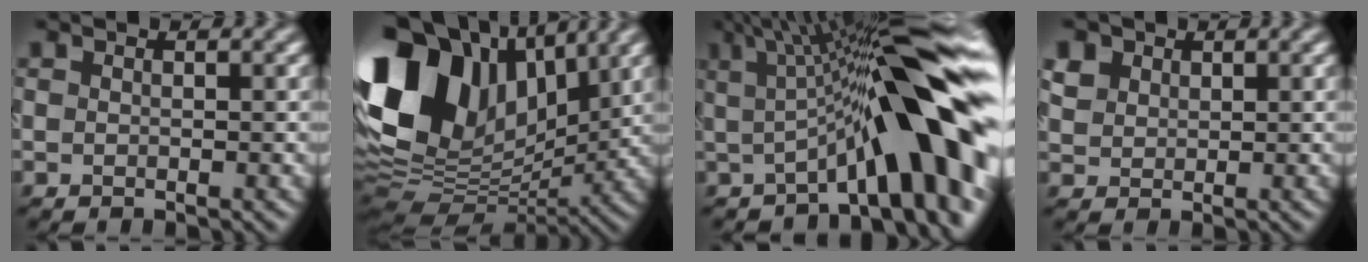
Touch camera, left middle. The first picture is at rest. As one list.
[{"total": 14.8, "force": [4.4, 10.1, 9.9], "torque": [-0.211, 0.033, 0.077]}, {"total": 13.5, "force": [-0.3, 3.1, 13.2], "torque": [-0.148, 0.034, -0.010]}, {"total": 2.1, "force": [1.2, 1.7, 0.4], "torque": [-0.012, 0.015, 0.029]}]